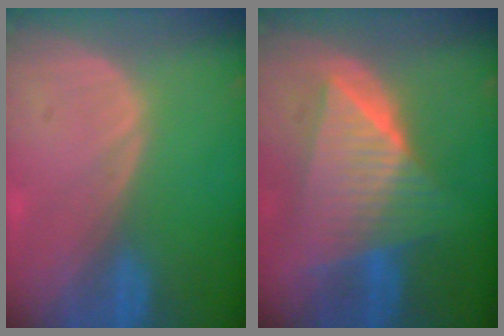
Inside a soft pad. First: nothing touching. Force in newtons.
{"total": 9.9, "press": 9.8, "slide": 0.6}